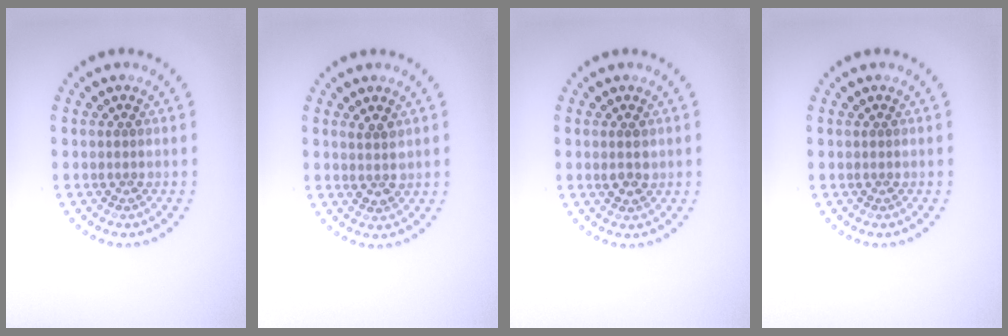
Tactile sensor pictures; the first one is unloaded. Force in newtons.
{"total": 2.0, "press": 1.8, "slide": 0.9}
{"total": 1.6, "press": 1.5, "slide": 0.4}
{"total": 0.0}